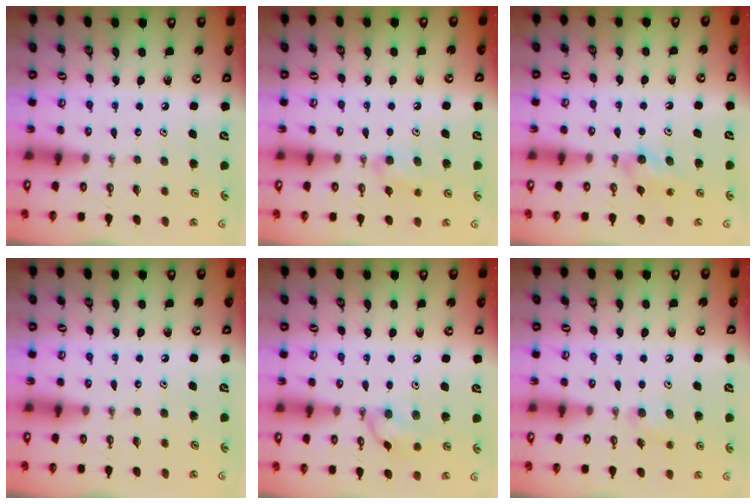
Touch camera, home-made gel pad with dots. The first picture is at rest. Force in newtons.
{"total": 10.4, "press": 6.8, "slide": 7.8}
{"total": 6.8, "press": 6.7, "slide": 1.4}
{"total": 0.0}
{"total": 9.4, "press": 9.3, "slide": 1.5}
{"total": 6.3, "press": 4.8, "slide": 4.1}